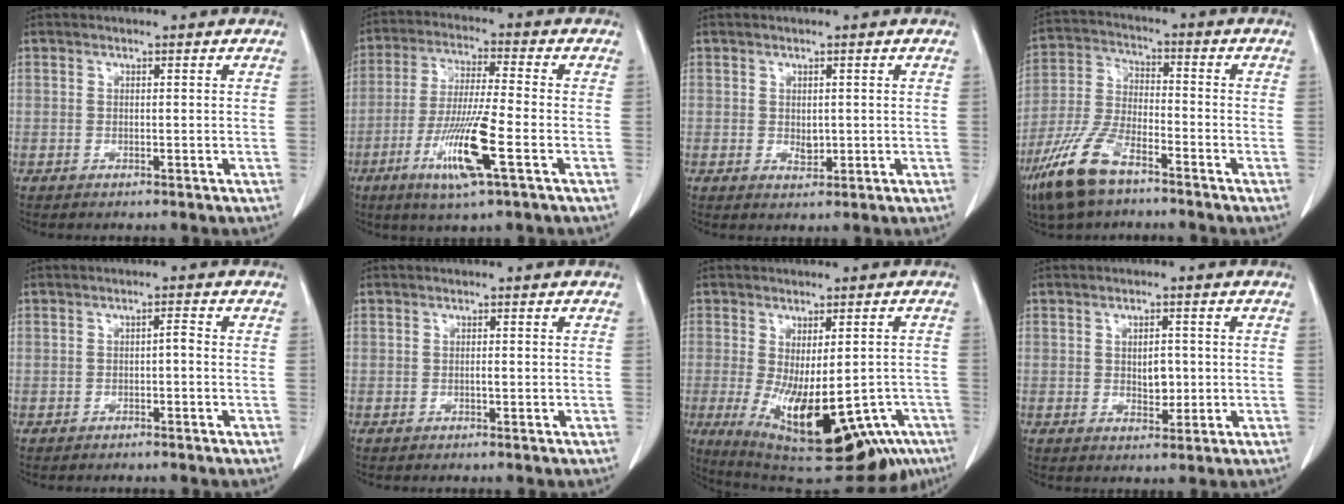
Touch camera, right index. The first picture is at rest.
{"total": 11.5, "force": [-4.4, 0.2, 10.6], "torque": [-0.203, -0.020, -0.082]}
{"total": 1.9, "force": [0.1, 1.3, 1.5], "torque": [-0.019, -0.002, 0.009]}
{"total": 11.3, "force": [-7.6, 3.7, 7.5], "torque": [-0.173, -0.014, -0.152]}
{"total": 1.3, "force": [-0.4, 0.3, 1.2], "torque": [-0.014, 0.005, -0.006]}
{"total": 0.6, "force": [-0.2, 0.0, 0.5], "torque": [-0.010, 0.000, -0.003]}
{"total": 23.3, "force": [-10.8, 9.5, 18.3], "torque": [-0.252, -0.033, -0.132]}
{"total": 3.5, "force": [-0.1, 1.9, 2.9], "torque": [-0.045, -0.001, 0.006]}